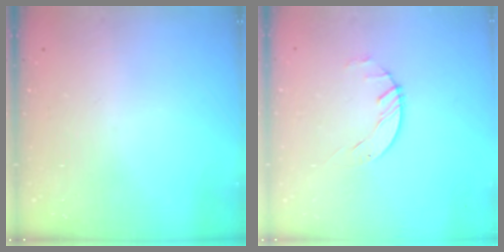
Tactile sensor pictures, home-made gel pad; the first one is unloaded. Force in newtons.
{"total": 1.4, "press": 1.4, "slide": 0.2}